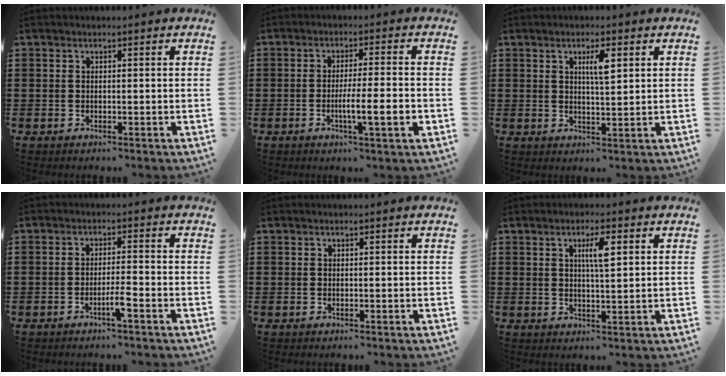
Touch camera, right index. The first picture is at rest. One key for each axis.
{"total": 6.8, "fx": -1.9, "fy": 0.7, "fz": 6.4, "tx": -0.111, "ty": -0.008, "tz": -0.033}
{"total": 3.7, "fx": 1.5, "fy": 0.8, "fz": 3.3, "tx": -0.061, "ty": 0.003, "tz": 0.020}
{"total": 3.1, "fx": -1.7, "fy": -0.1, "fz": 2.6, "tx": -0.045, "ty": -0.002, "tz": -0.032}
{"total": 0.0}
{"total": 4.2, "fx": 1.4, "fy": 0.9, "fz": 3.9, "tx": -0.071, "ty": 0.006, "tz": 0.018}